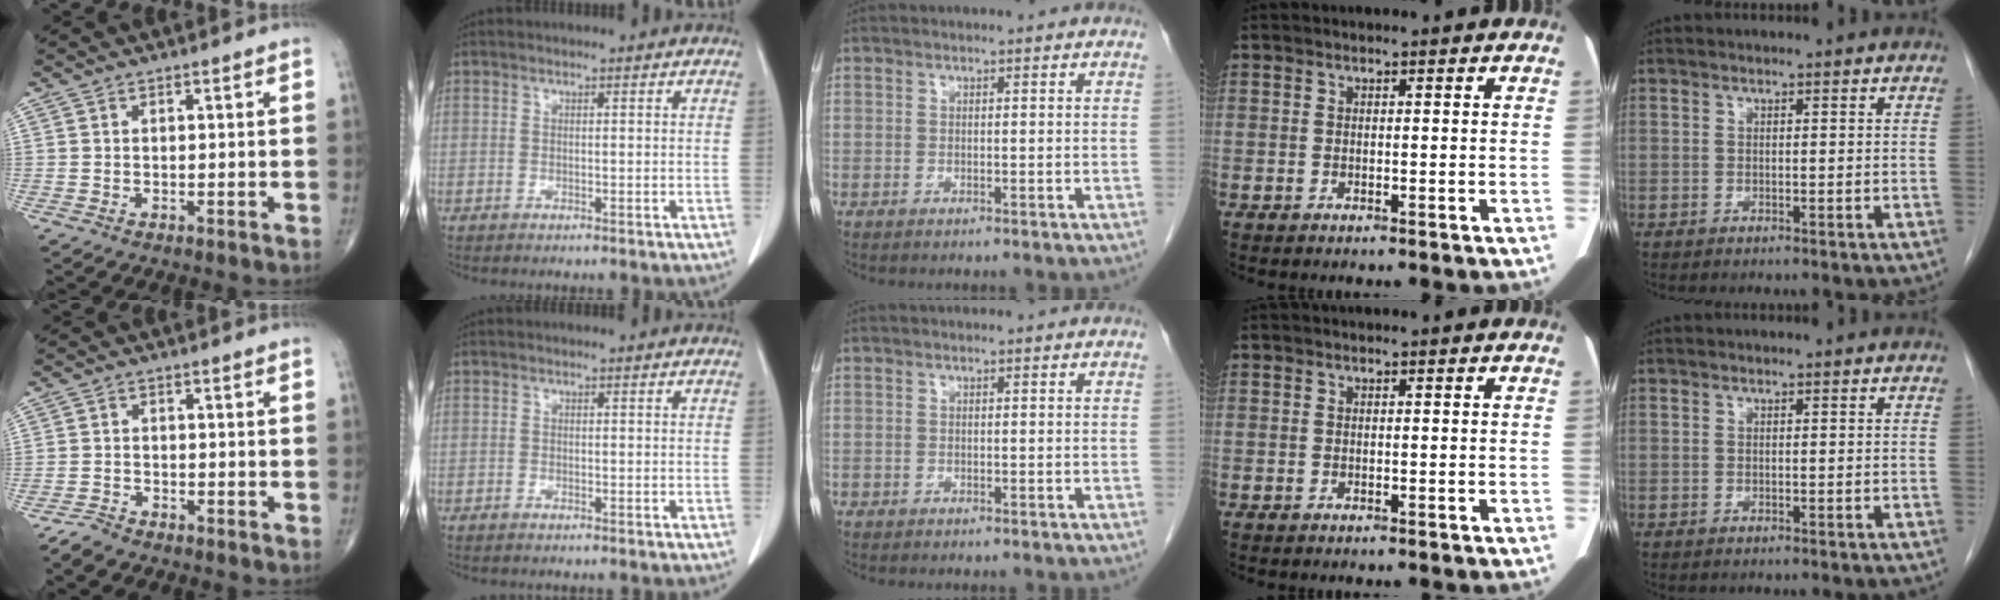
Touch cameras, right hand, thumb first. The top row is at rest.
{"thumb": {"total": 2.7, "force": [-2.5, 0.8, 0.5], "torque": [-0.018, 0.003, -0.052]}, "index": {"total": 0.8, "force": [-0.4, 0.5, 0.5], "torque": [-0.012, 0.000, -0.005]}}